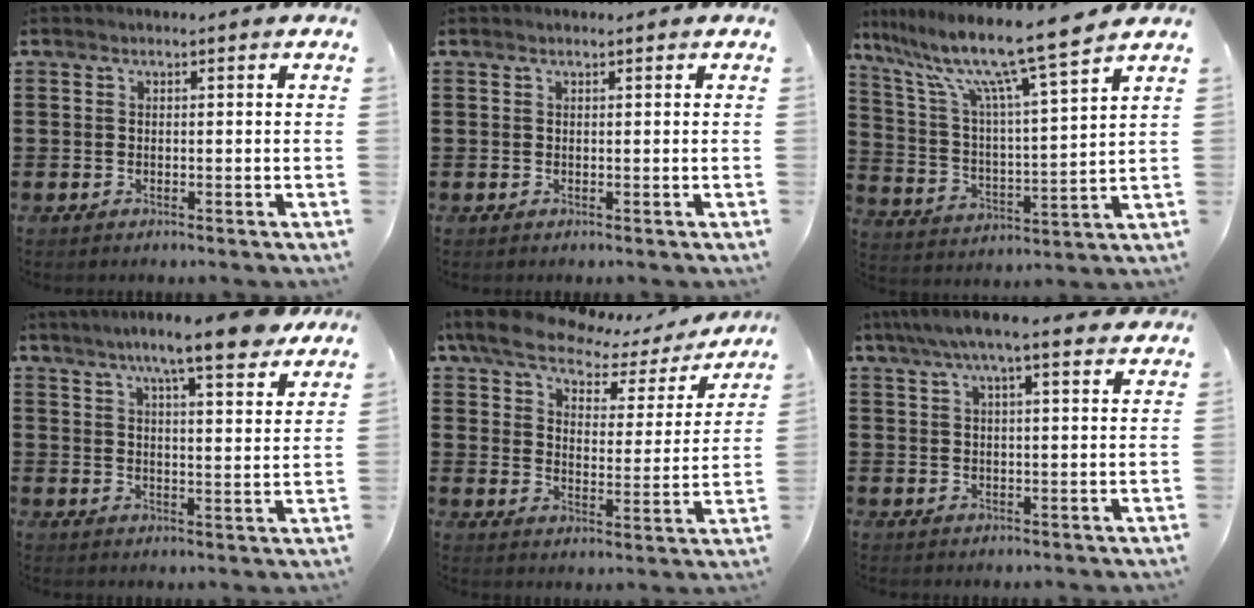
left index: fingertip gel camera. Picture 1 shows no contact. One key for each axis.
{"total": 0.0}
{"total": 10.9, "fx": 8.9, "fy": -0.4, "fz": 6.3, "tx": -0.159, "ty": -0.057, "tz": 0.142}
{"total": 8.4, "fx": 6.7, "fy": 0.7, "fz": 5.0, "tx": -0.099, "ty": -0.021, "tz": 0.114}
{"total": 7.3, "fx": 6.0, "fy": 2.7, "fz": 3.3, "tx": -0.083, "ty": -0.031, "tz": 0.102}
{"total": 6.0, "fx": 4.5, "fy": 0.8, "fz": 3.8, "tx": -0.087, "ty": -0.003, "tz": 0.078}